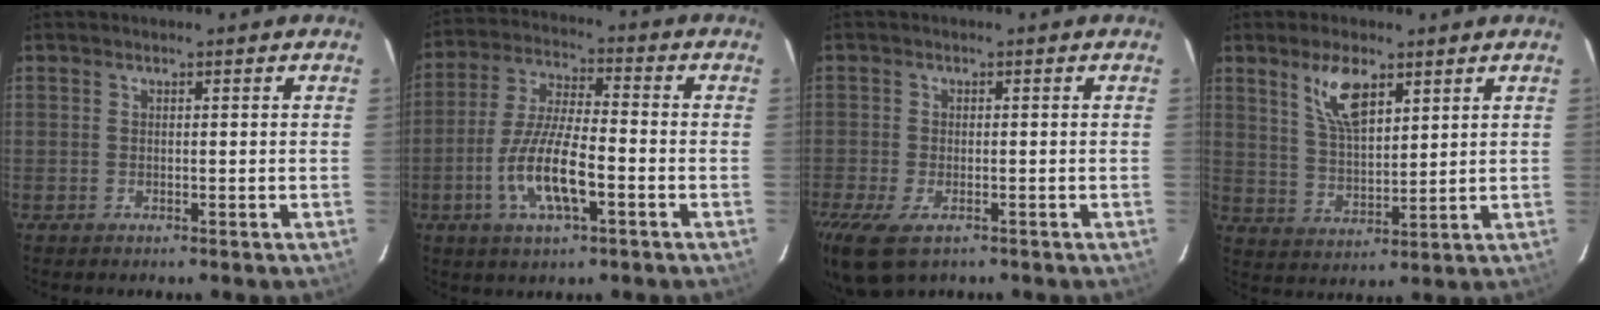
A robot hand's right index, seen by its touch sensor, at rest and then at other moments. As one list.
[{"total": 11.9, "force": [-4.3, 3.2, 10.6], "torque": [-0.219, -0.003, -0.080]}, {"total": 7.8, "force": [-4.8, 3.7, 5.0], "torque": [-0.119, -0.032, -0.084]}, {"total": 8.5, "force": [4.8, 3.4, 6.0], "torque": [-0.112, 0.005, 0.100]}]